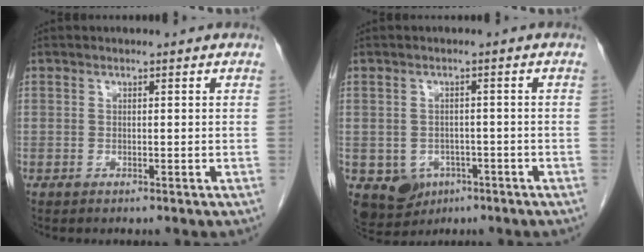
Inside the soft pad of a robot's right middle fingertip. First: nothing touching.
{"total": 6.7, "force": [-3.1, 5.6, 2.0], "torque": [-0.040, 0.003, -0.034]}